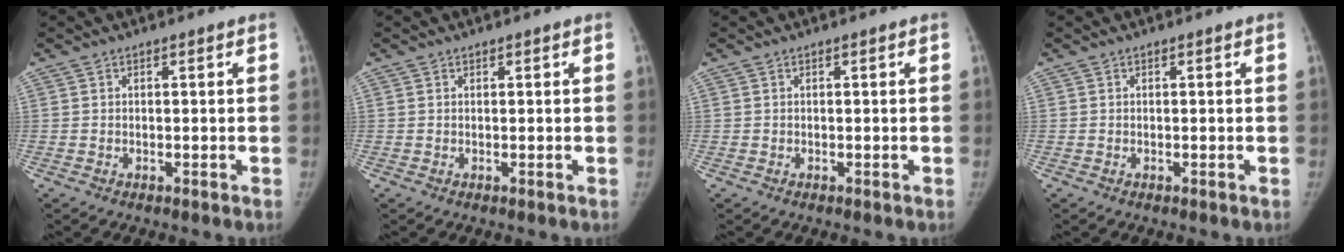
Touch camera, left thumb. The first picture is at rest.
{"total": 0.0}
{"total": 0.0}
{"total": 0.0}